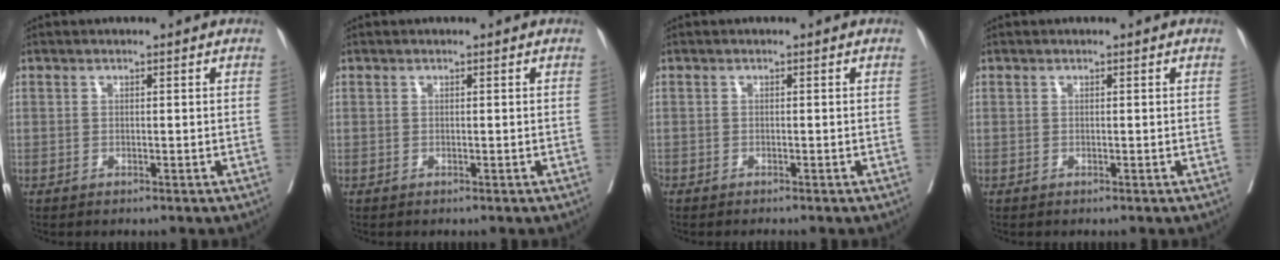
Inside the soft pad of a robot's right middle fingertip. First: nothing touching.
{"total": 0.0}
{"total": 1.2, "force": [-1.1, 0.0, 0.4], "torque": [-0.008, -0.002, -0.020]}
{"total": 0.0}